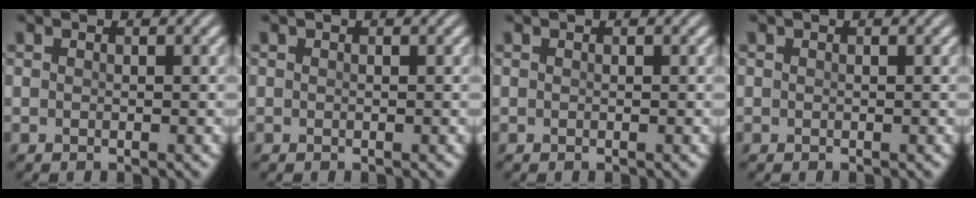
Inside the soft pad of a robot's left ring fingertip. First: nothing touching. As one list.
[{"total": 0.0}, {"total": 0.0}, {"total": 0.0}]